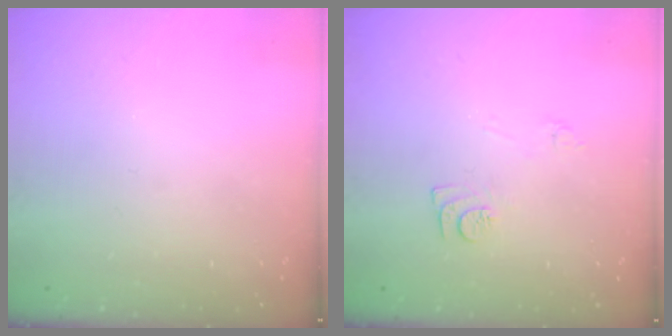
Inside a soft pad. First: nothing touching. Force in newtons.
{"total": 7.7, "press": 7.7, "slide": 0.8}